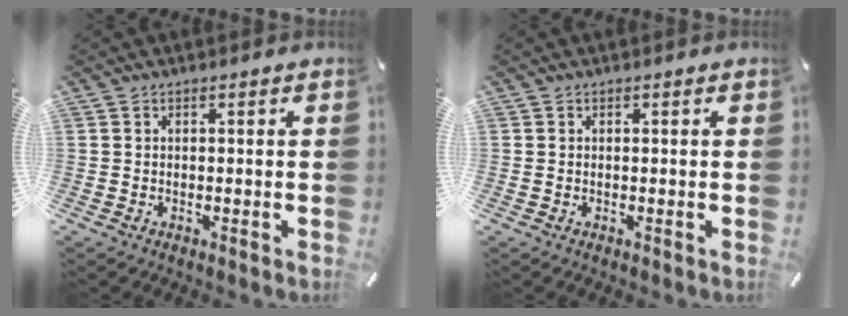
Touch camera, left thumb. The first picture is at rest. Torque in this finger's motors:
{"motor_torque": [0.07, 0.07, 0.01, -0.03, 0.04]}